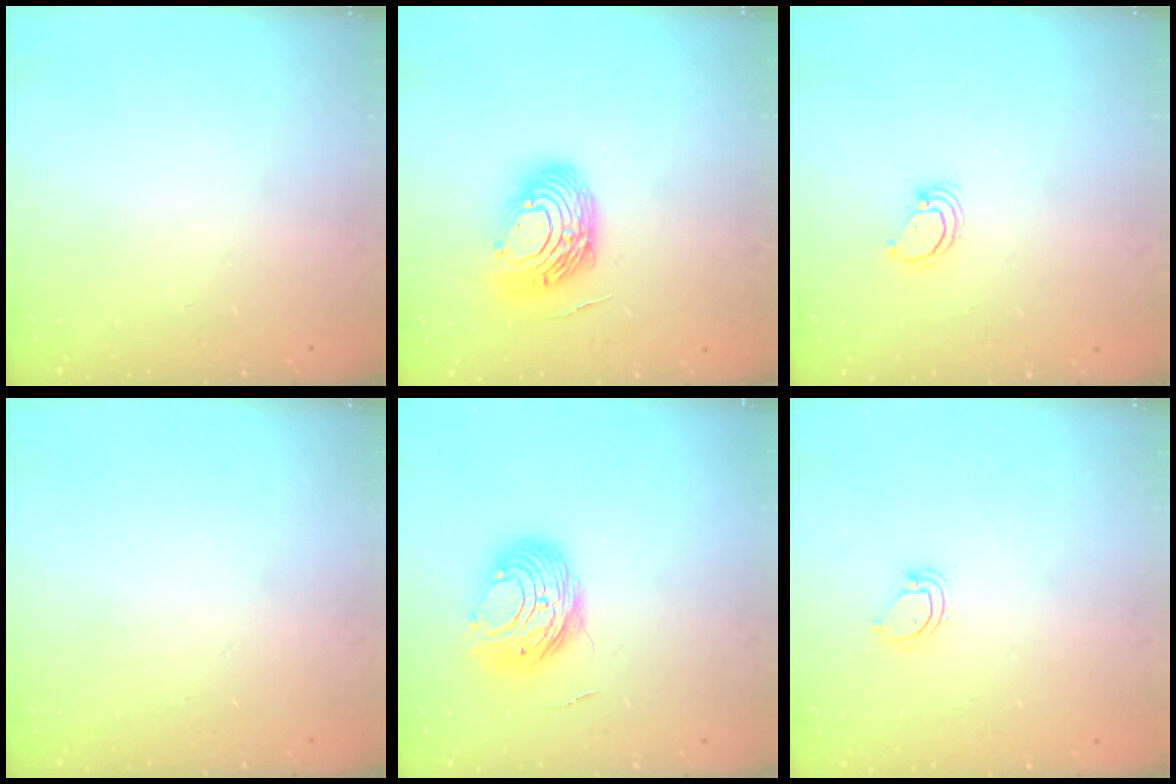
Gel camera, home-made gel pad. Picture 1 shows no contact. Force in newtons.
{"total": 13.3, "press": 13.1, "slide": 2.1}
{"total": 3.4, "press": 3.4, "slide": 0.3}
{"total": 0.0}
{"total": 9.6, "press": 9.5, "slide": 1.2}
{"total": 3.9, "press": 3.9, "slide": 0.4}